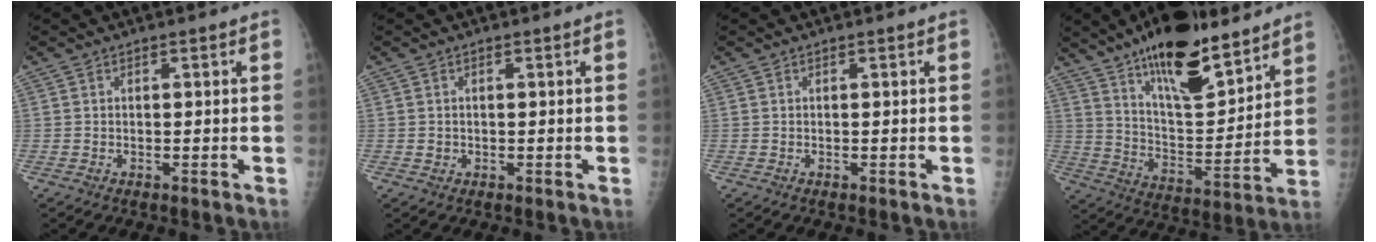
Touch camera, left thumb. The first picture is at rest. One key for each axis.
{"total": 1.0, "fx": 0.0, "fy": 0.9, "fz": 0.3, "tx": -0.002, "ty": 0.001, "tz": 0.003}
{"total": 0.0}
{"total": 21.0, "fx": 14.9, "fy": 7.2, "fz": 13.1, "tx": -0.170, "ty": -0.082, "tz": 0.246}